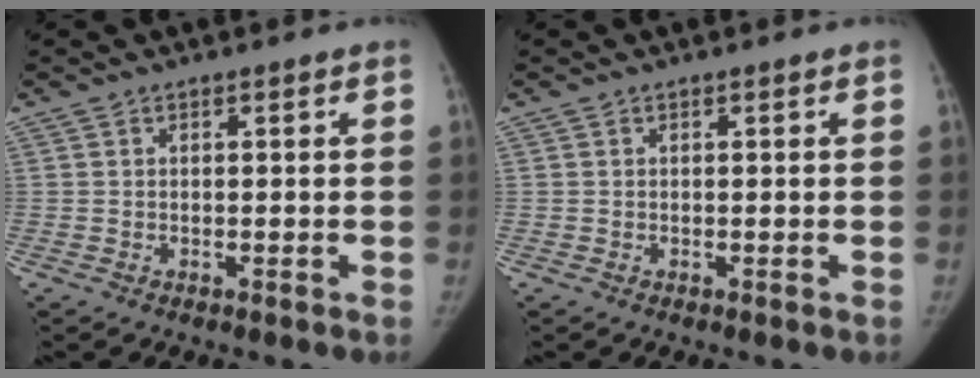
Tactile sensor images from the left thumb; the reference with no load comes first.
{"total": 0.0}